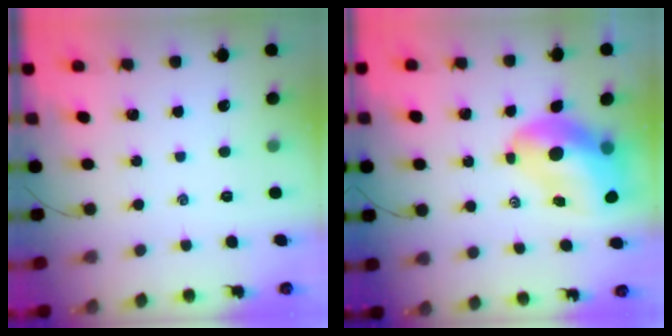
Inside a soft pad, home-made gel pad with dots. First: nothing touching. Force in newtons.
{"total": 13.8, "press": 13.3, "slide": 3.7}